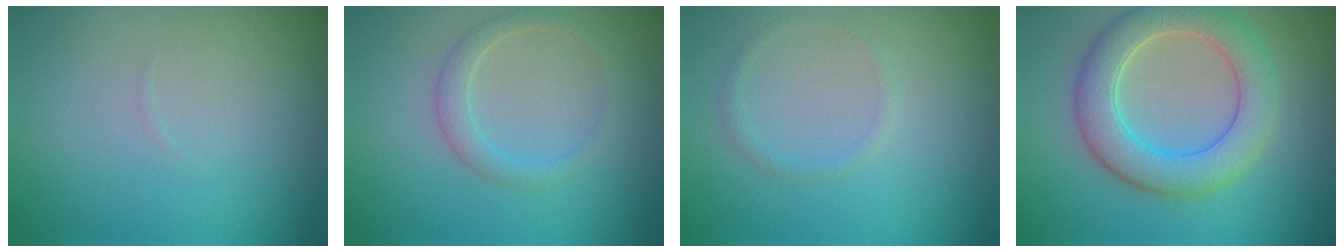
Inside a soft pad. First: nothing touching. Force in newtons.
{"total": 1.9, "press": 1.9, "slide": 0.1}
{"total": 0.9, "press": 0.9, "slide": 0.1}
{"total": 6.3, "press": 6.3, "slide": 0.2}